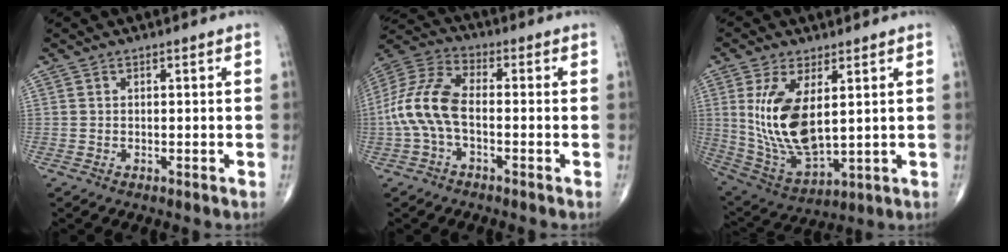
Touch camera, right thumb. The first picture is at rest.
{"total": 11.4, "force": [-1.9, 5.8, 9.6], "torque": [-0.215, 0.031, -0.046]}
{"total": 15.0, "force": [2.9, 7.0, 12.9], "torque": [-0.249, -0.022, 0.077]}